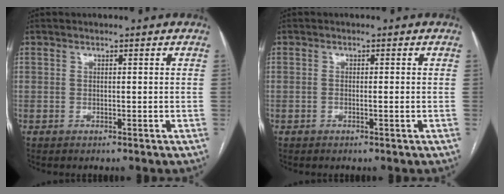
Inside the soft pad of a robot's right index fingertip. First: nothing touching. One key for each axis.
{"total": 1.0, "fx": -0.2, "fy": 0.2, "fz": 0.9, "tx": -0.016, "ty": -0.001, "tz": -0.002}